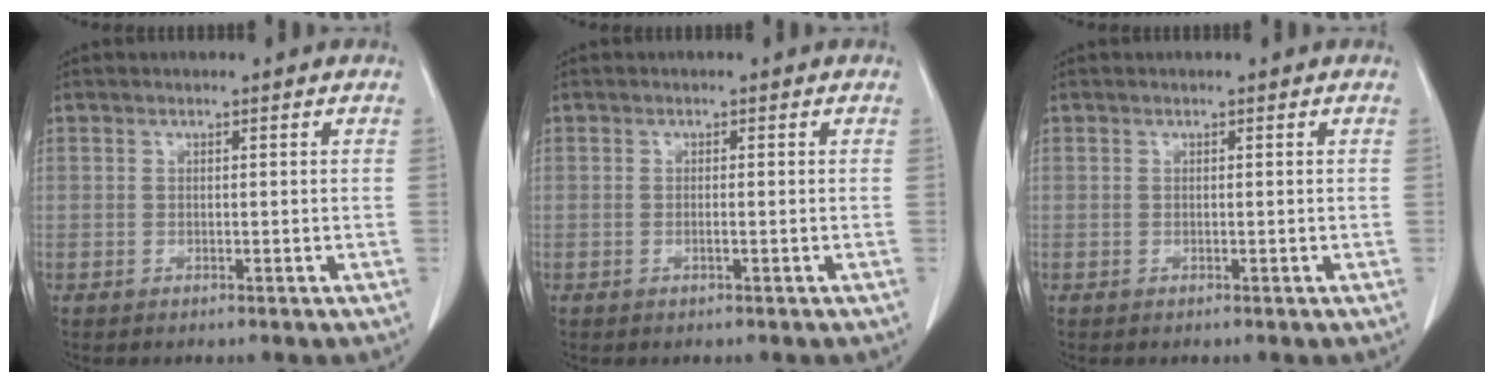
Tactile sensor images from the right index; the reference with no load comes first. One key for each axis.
{"total": 0.7, "fx": -0.2, "fy": 0.0, "fz": 0.6, "tx": -0.013, "ty": 0.001, "tz": -0.003}
{"total": 0.0}